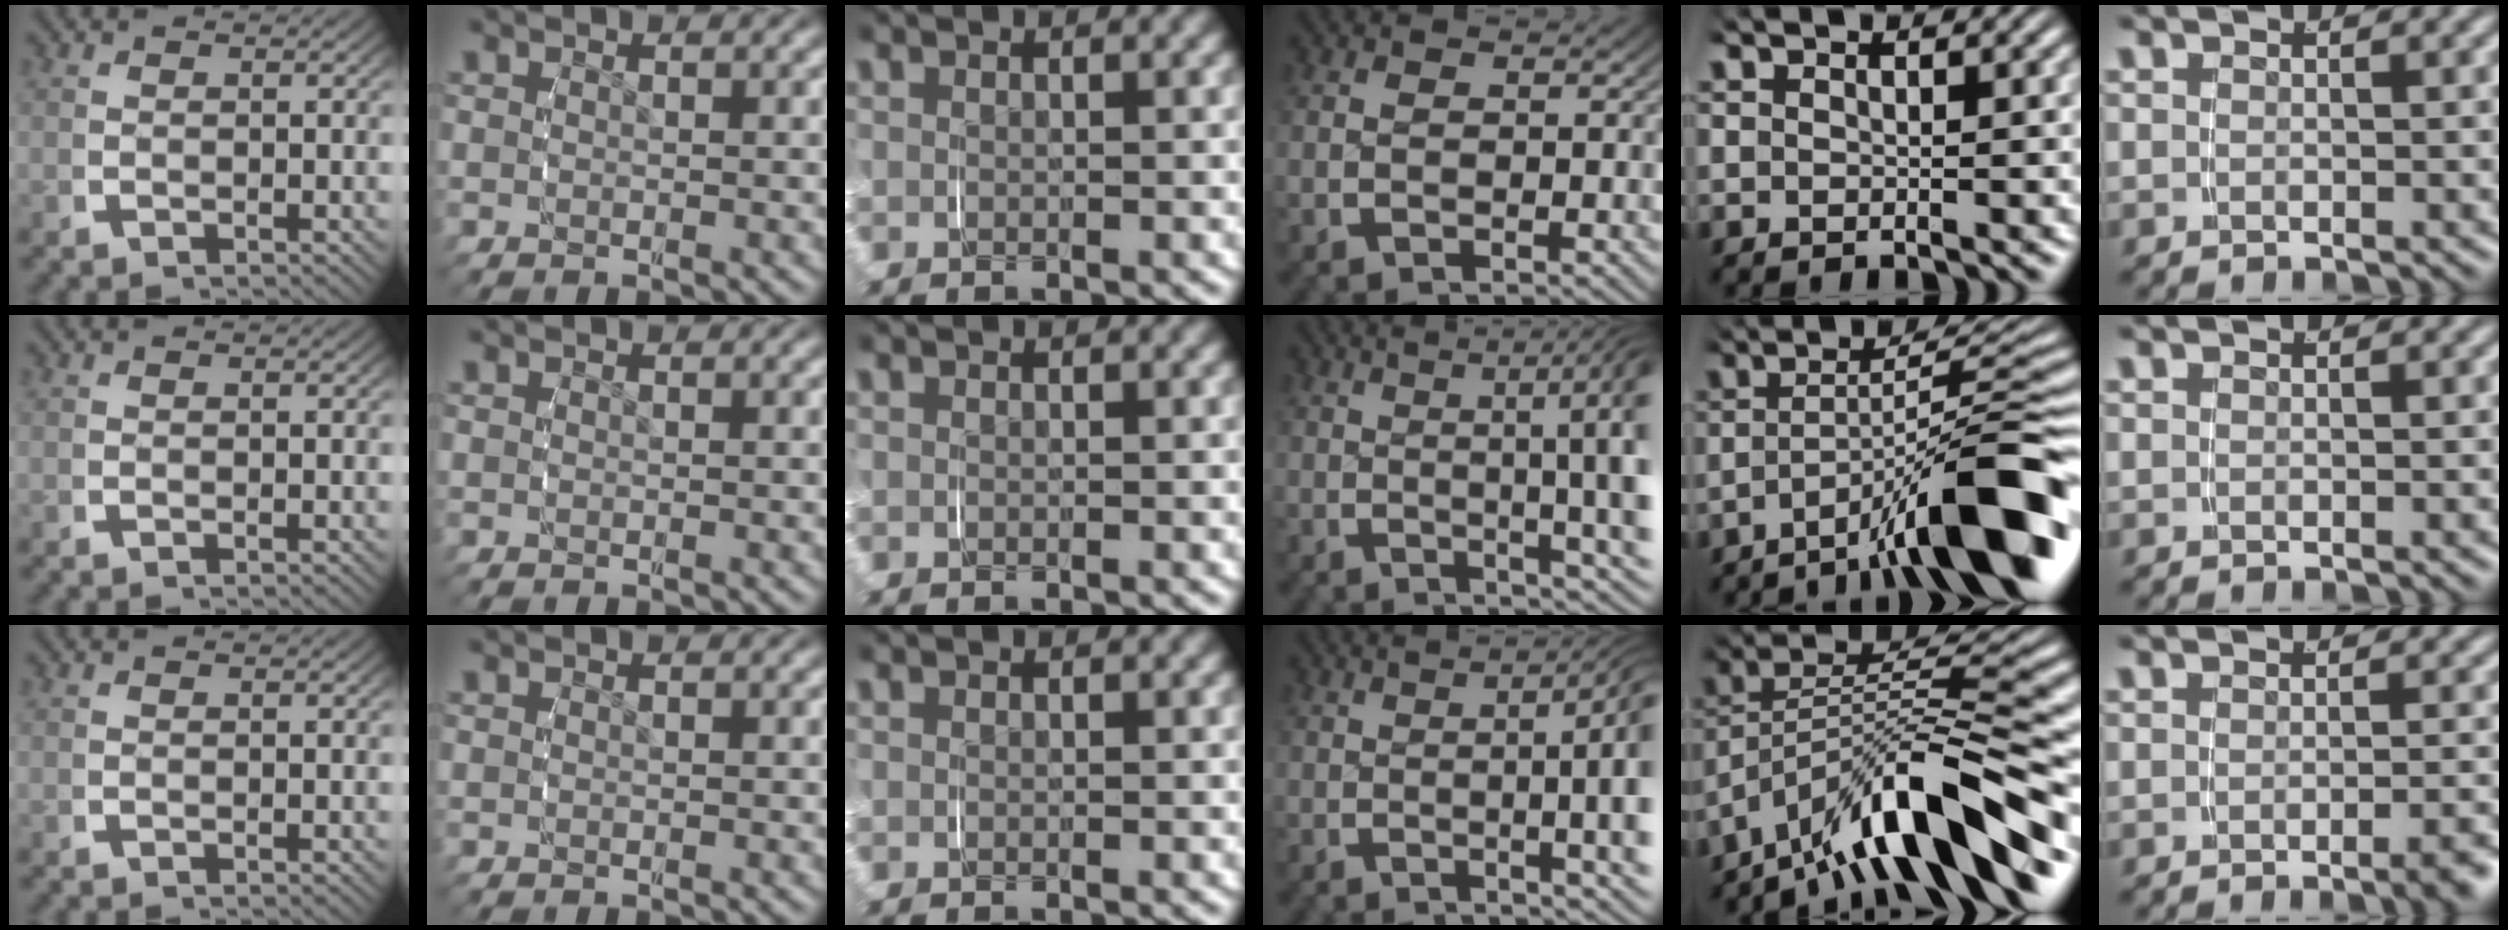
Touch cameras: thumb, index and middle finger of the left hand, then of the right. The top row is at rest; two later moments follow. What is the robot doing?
{"motion": "grasp_and_lifting", "object": "pencil case"}